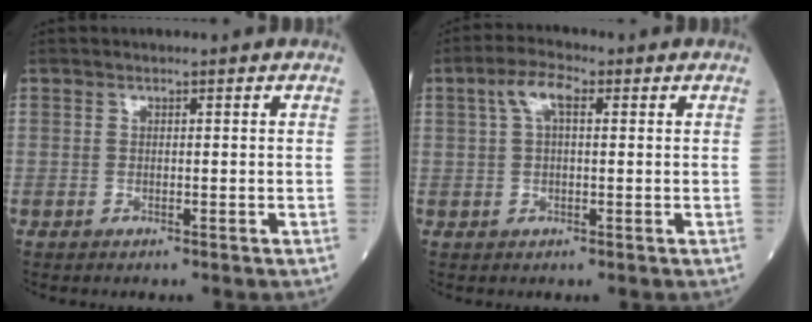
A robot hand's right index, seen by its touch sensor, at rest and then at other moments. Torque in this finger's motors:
{"motor_torque": [0.40, 0.32, 0.22, 0.07]}